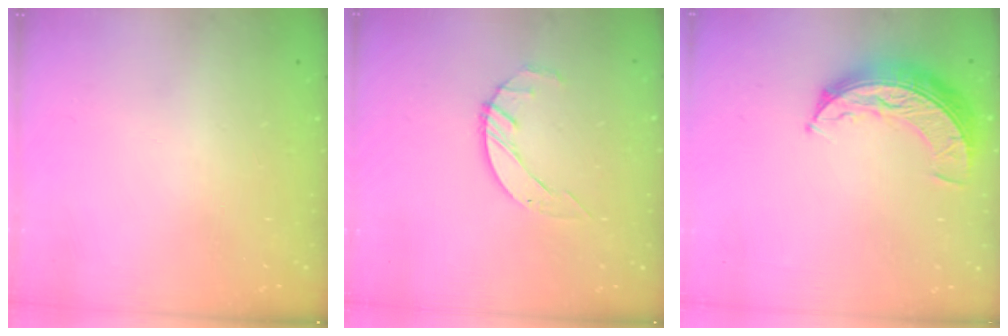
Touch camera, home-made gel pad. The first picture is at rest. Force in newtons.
{"total": 3.4, "press": 3.3, "slide": 0.5}
{"total": 9.5, "press": 9.5, "slide": 0.5}